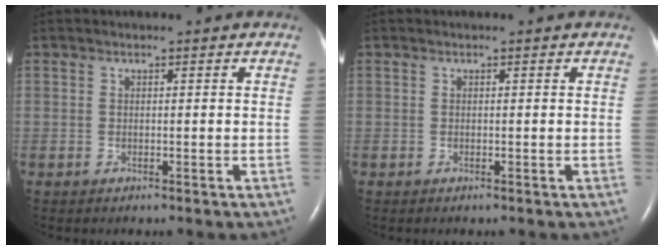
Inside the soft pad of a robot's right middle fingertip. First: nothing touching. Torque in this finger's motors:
{"motor_torque": [-0.10, -0.19, 0.04, 0.01]}